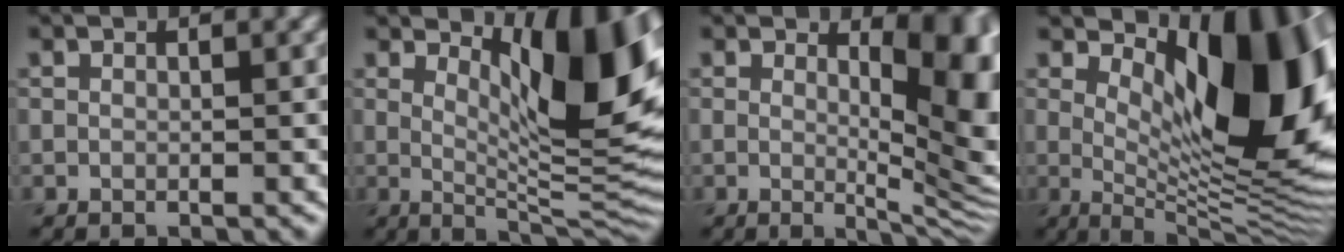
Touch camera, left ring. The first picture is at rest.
{"total": 11.4, "force": [4.1, 3.6, 10.0], "torque": [-0.135, -0.008, 0.072]}
{"total": 8.9, "force": [1.5, 3.5, 8.1], "torque": [-0.086, -0.010, 0.028]}
{"total": 13.6, "force": [3.6, 5.4, 11.9], "torque": [-0.154, -0.001, 0.062]}